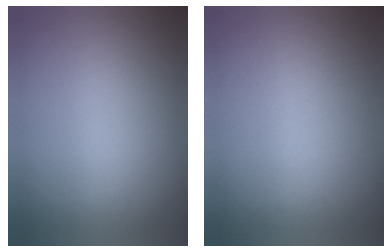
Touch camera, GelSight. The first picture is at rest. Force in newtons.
{"total": 0.0}